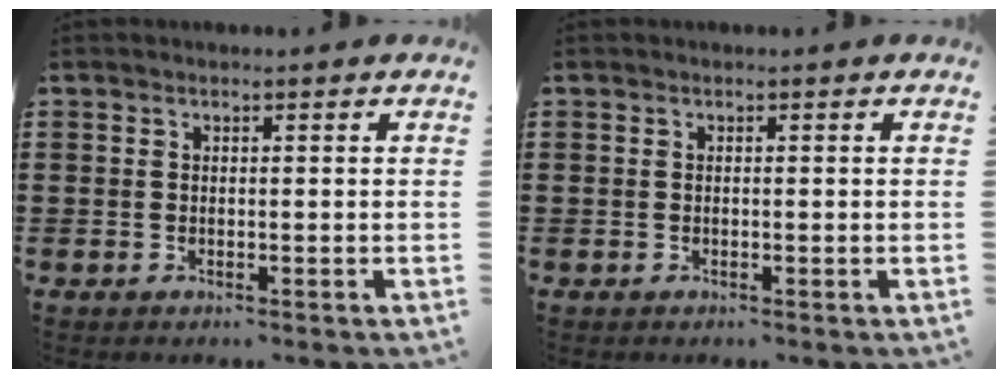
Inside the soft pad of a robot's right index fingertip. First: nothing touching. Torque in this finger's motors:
{"motor_torque": [0.00, 0.00, 0.00, 0.00]}